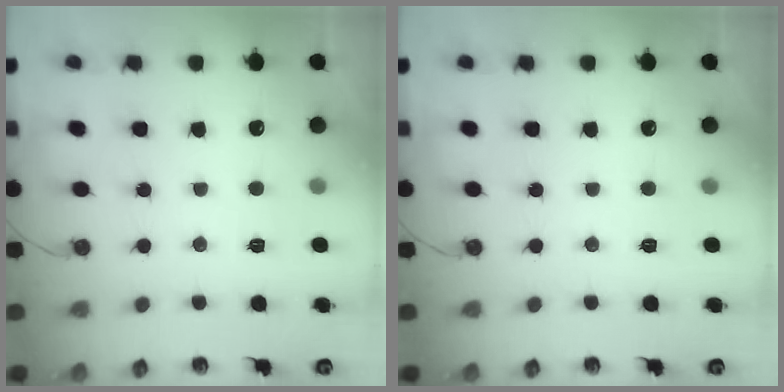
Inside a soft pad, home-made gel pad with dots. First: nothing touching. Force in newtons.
{"total": 0.0}